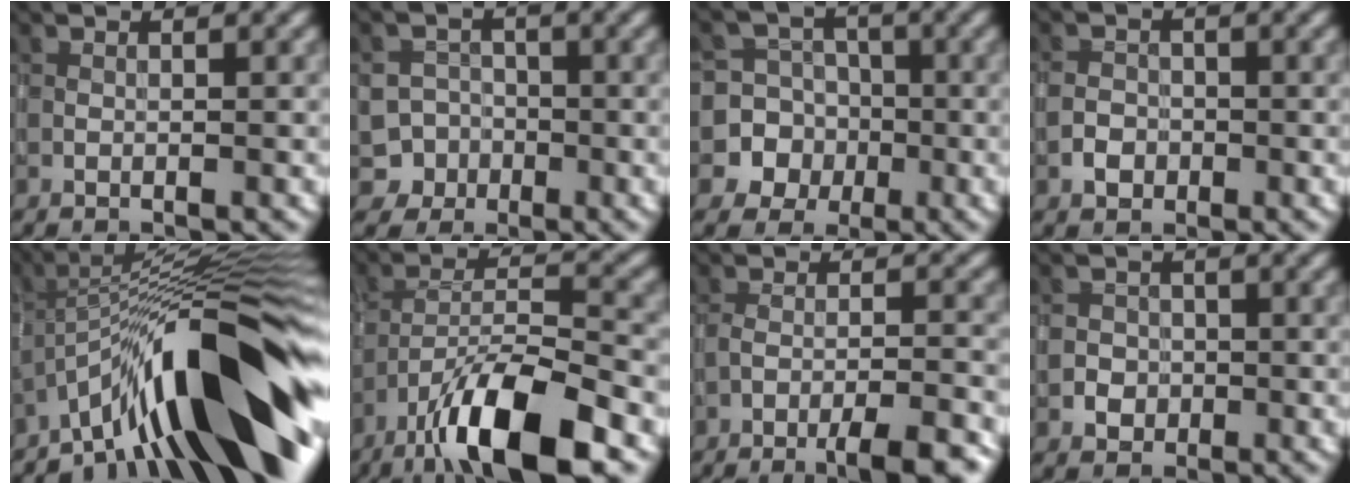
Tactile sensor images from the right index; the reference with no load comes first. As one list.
[{"total": 4.8, "force": [-2.4, 4.1, 0.1], "torque": [0.026, -0.010, -0.053]}, {"total": 10.1, "force": [-2.8, 9.6, 1.0], "torque": [-0.040, 0.000, -0.059]}, {"total": 1.7, "force": [-0.7, 1.5, 0.6], "torque": [-0.006, 0.003, -0.017]}, {"total": 15.8, "force": [-6.4, 4.2, 13.8], "torque": [-0.175, 0.037, -0.115]}, {"total": 10.7, "force": [-6.8, 2.9, 7.8], "torque": [-0.137, 0.005, -0.122]}, {"total": 6.4, "force": [-4.5, 1.3, 4.4], "torque": [-0.064, -0.004, -0.065]}, {"total": 1.9, "force": [-0.6, 1.8, 0.4], "torque": [0.012, 0.005, -0.020]}]